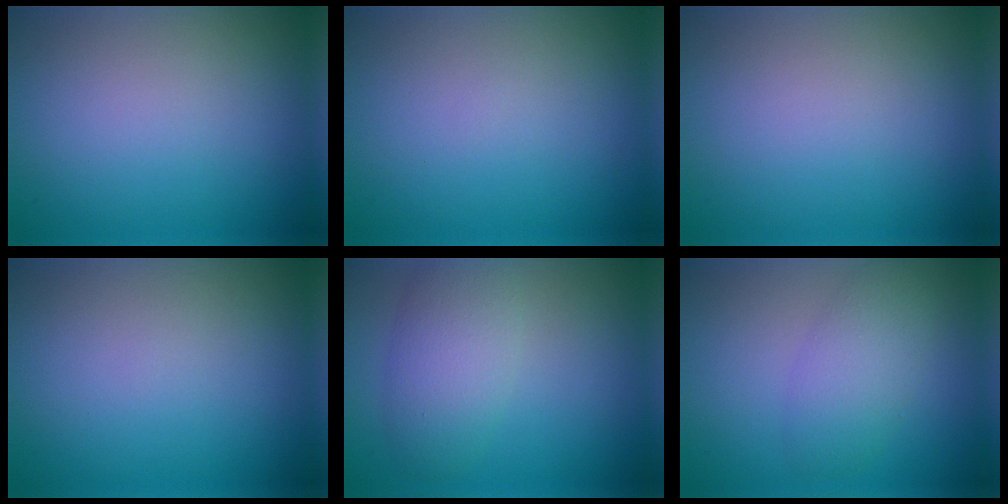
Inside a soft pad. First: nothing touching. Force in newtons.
{"total": 0.0}
{"total": 0.0}
{"total": 0.0}
{"total": 4.3, "press": 4.3, "slide": 0.1}
{"total": 3.5, "press": 3.5, "slide": 0.1}